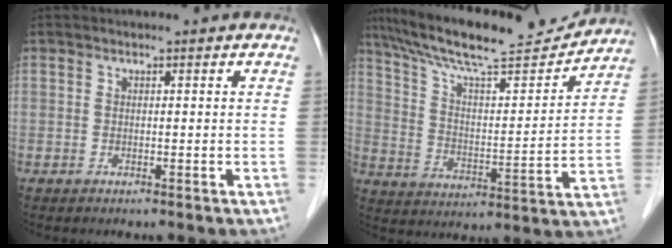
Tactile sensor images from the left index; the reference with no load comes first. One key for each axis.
{"total": 18.6, "fx": 17.0, "fy": 1.5, "fz": 7.6, "tx": -0.139, "ty": 0.005, "tz": 0.272}